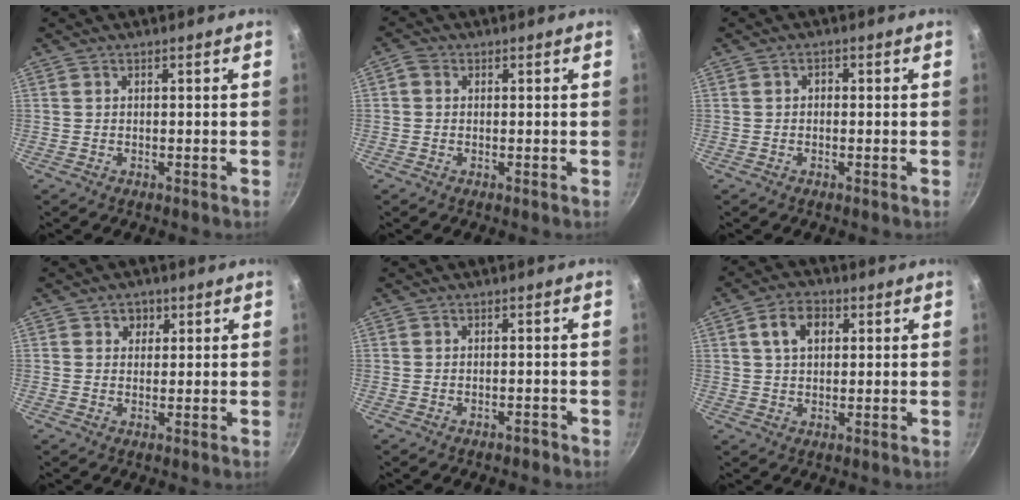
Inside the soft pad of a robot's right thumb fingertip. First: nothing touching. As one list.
[{"total": 2.0, "force": [0.3, 1.7, 1.0], "torque": [-0.020, 0.007, -0.002]}, {"total": 1.2, "force": [-0.1, 1.0, 0.7], "torque": [-0.010, 0.006, -0.004]}, {"total": 2.8, "force": [1.1, 2.4, 0.8], "torque": [0.009, -0.004, 0.013]}, {"total": 1.2, "force": [-1.0, 0.5, 0.4], "torque": [0.001, 0.018, -0.007]}, {"total": 6.6, "force": [2.0, 4.5, 4.4], "torque": [-0.056, 0.007, 0.030]}]